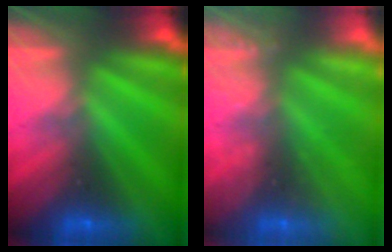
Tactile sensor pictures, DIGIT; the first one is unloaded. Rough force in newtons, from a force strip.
{"total": 2.4}